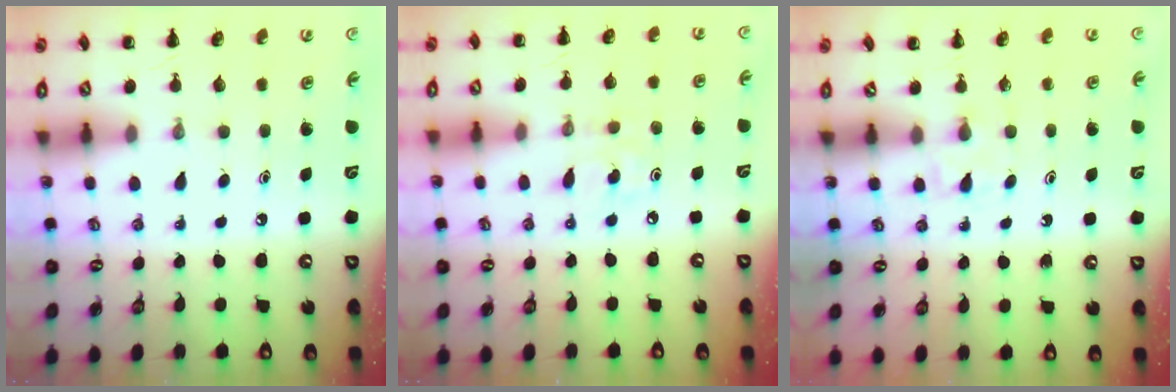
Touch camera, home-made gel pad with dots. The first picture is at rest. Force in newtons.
{"total": 2.8, "press": 2.7, "slide": 0.9}
{"total": 2.2, "press": 2.0, "slide": 1.0}